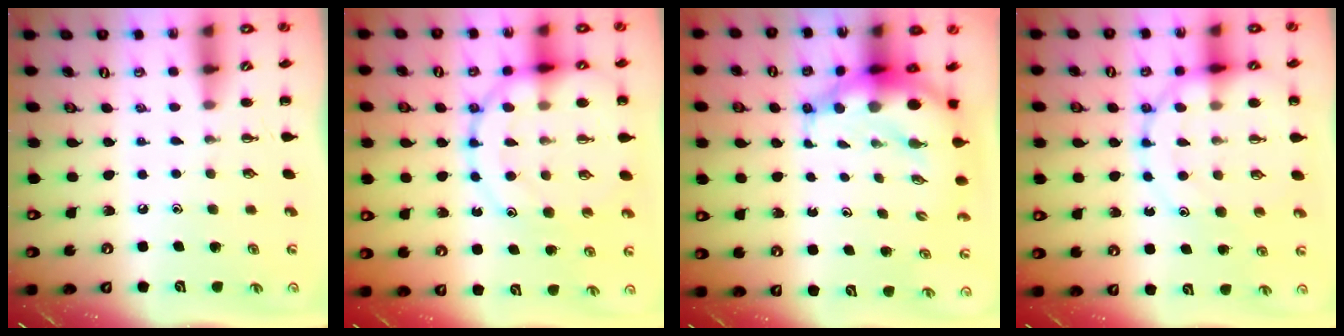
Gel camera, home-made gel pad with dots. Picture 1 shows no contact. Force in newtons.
{"total": 18.3, "press": 18.2, "slide": 2.1}
{"total": 9.8, "press": 9.5, "slide": 2.3}
{"total": 14.2, "press": 14.0, "slide": 2.4}